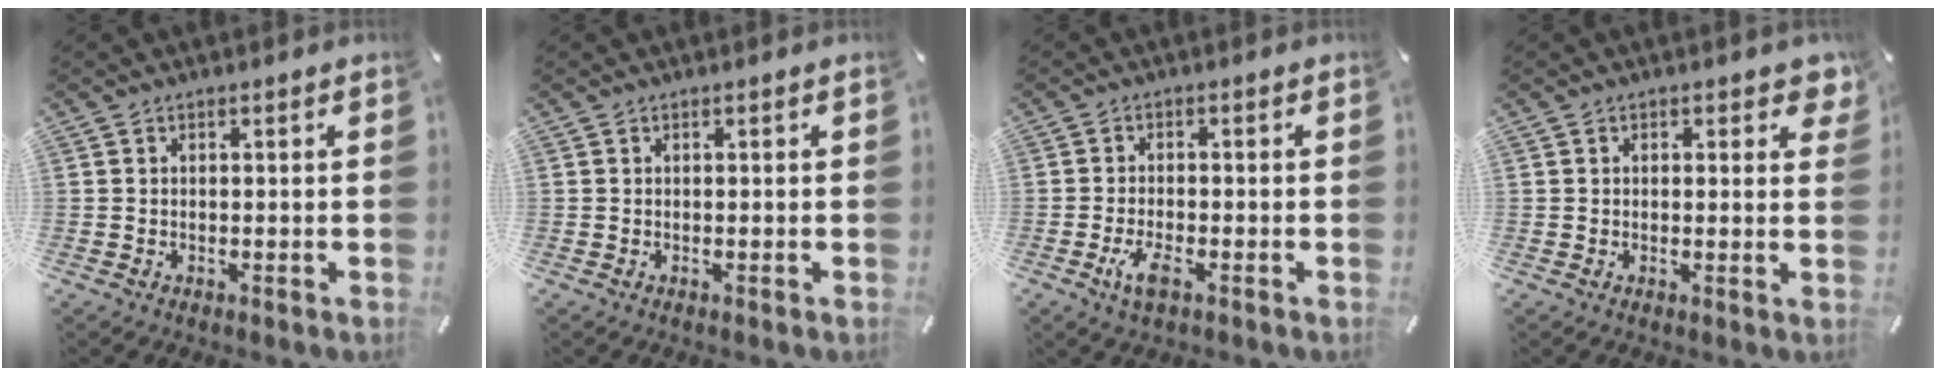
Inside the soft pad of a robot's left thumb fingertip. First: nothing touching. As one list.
[{"total": 0.0}, {"total": 4.4, "force": [-2.1, 1.5, 3.5], "torque": [-0.081, -0.002, -0.041]}, {"total": 2.1, "force": [1.1, 1.3, 1.2], "torque": [-0.007, -0.003, 0.013]}]